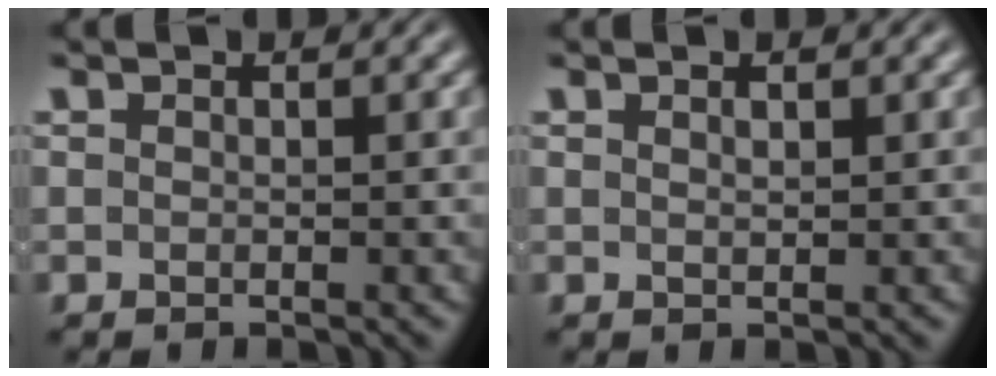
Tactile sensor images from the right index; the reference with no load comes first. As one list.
[{"total": 0.9, "force": [0.4, -0.7, 0.4], "torque": [-0.003, -0.006, 0.014]}]